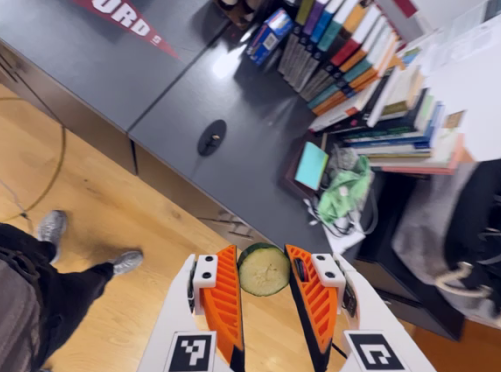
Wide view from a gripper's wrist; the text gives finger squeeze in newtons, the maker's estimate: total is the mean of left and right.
{"total": 6.6, "left": 5.9, "right": 7.2}